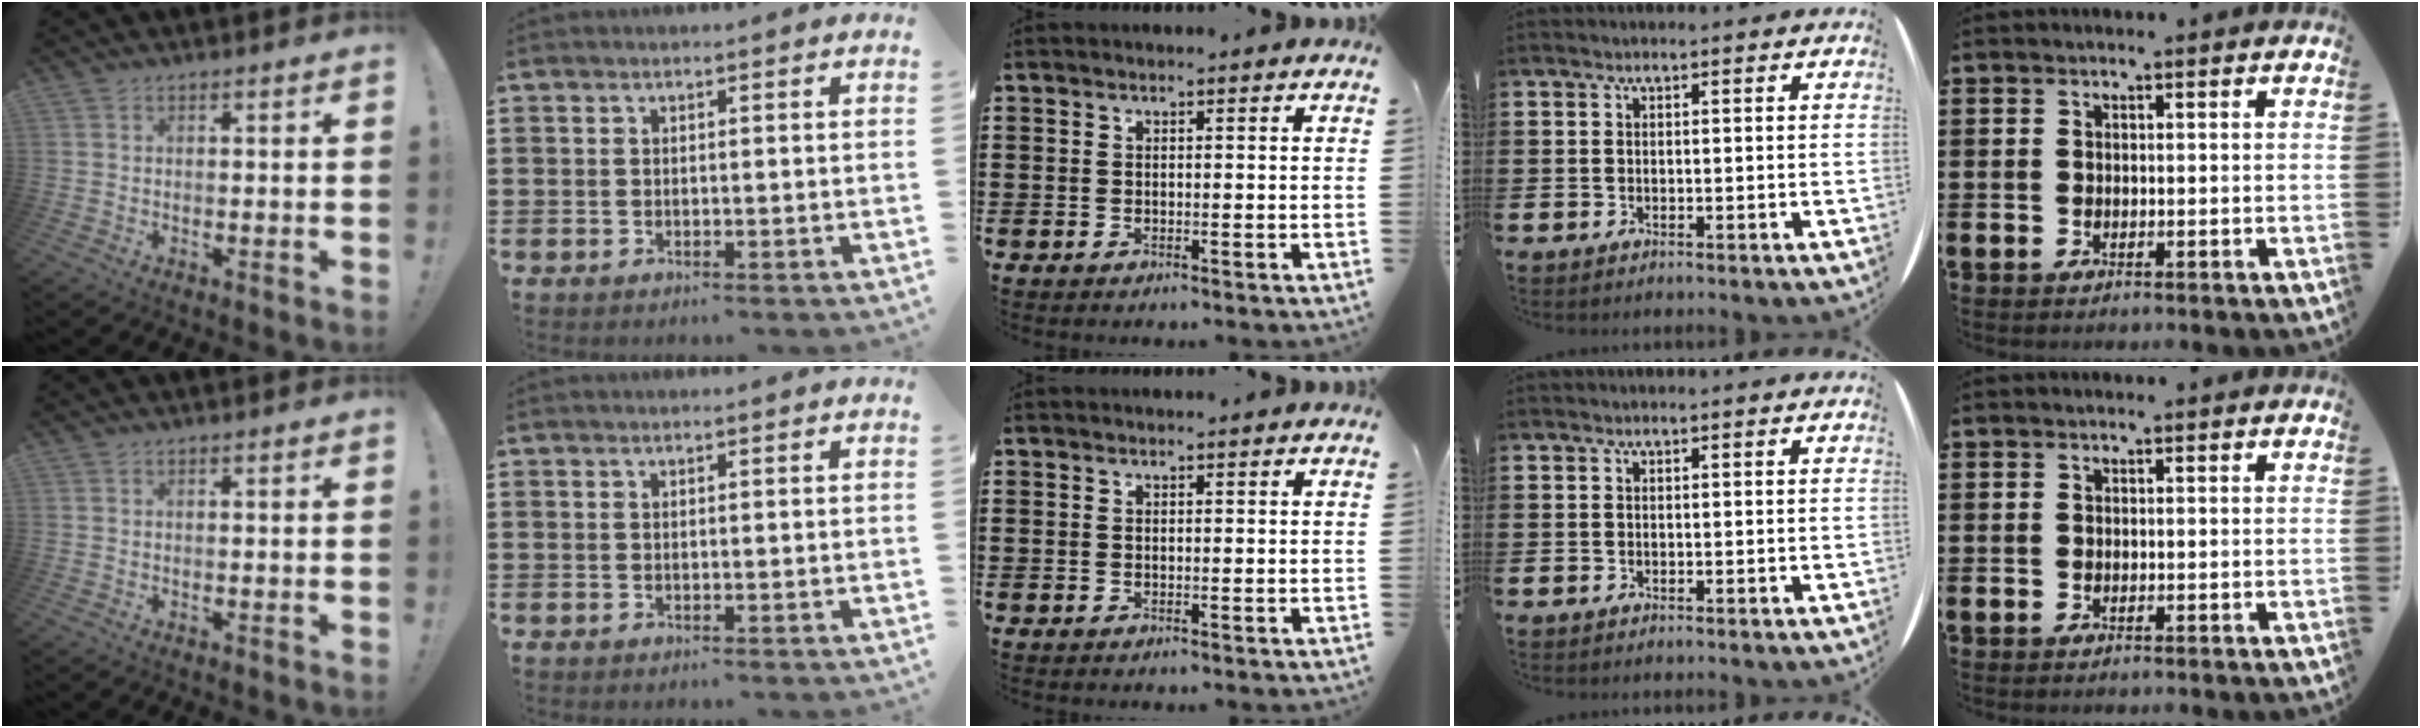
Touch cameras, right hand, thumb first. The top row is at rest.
{}